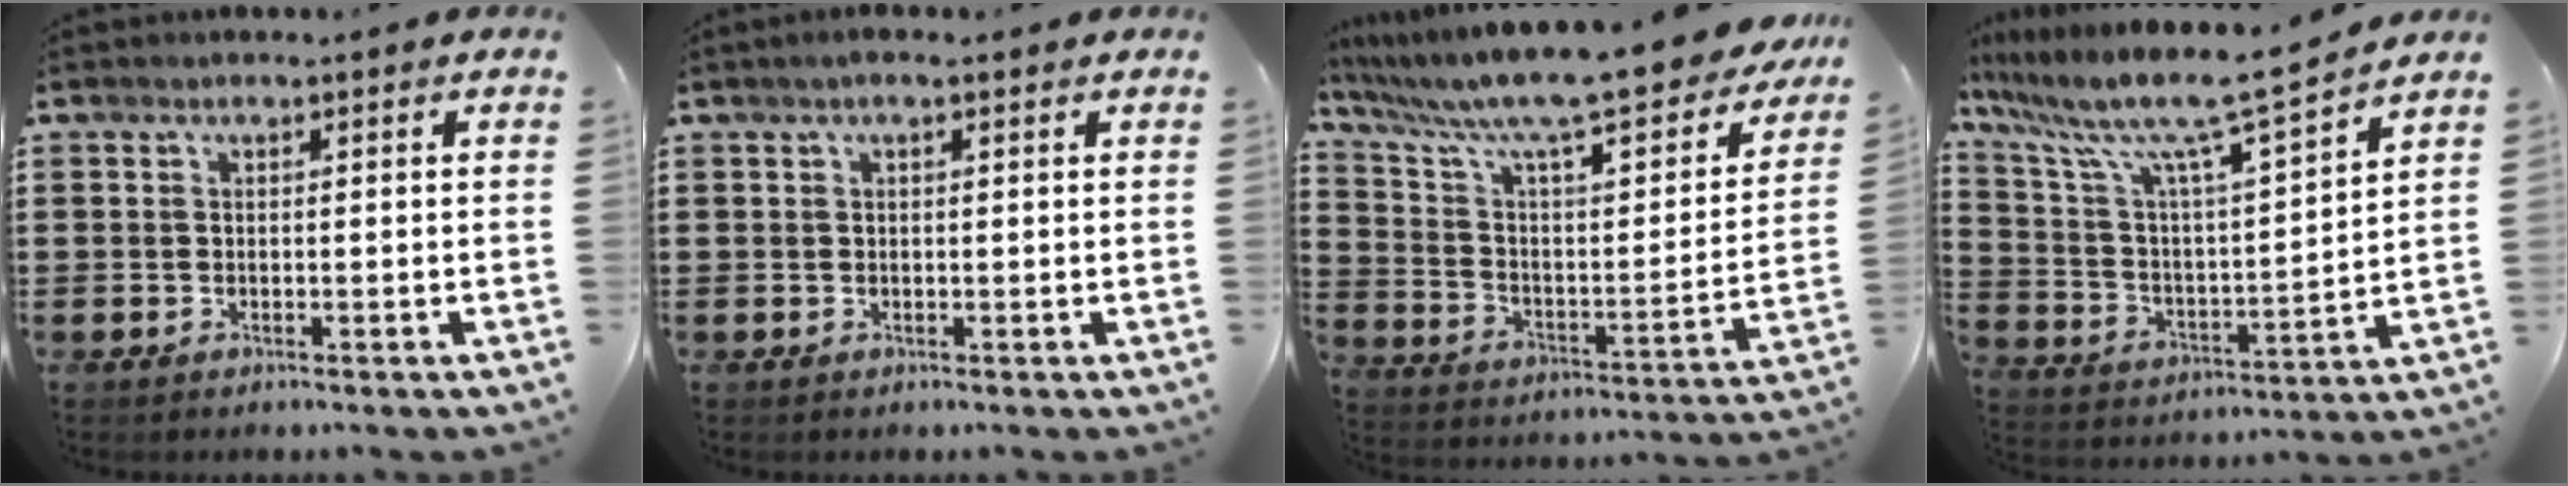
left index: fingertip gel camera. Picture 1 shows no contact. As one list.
[{"total": 1.3, "force": [0.5, 0.2, 1.2], "torque": [-0.022, 0.002, 0.009]}, {"total": 11.7, "force": [9.8, 0.8, 6.4], "torque": [-0.154, -0.075, 0.160]}, {"total": 9.4, "force": [7.8, 0.5, 5.2], "torque": [-0.136, -0.059, 0.121]}]